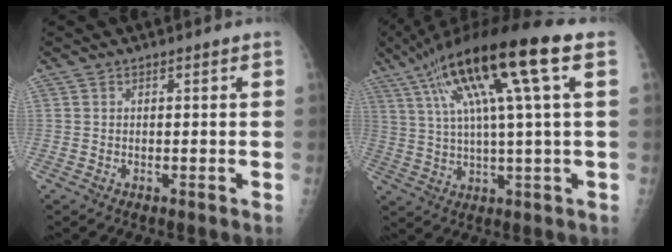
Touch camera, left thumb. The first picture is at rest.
{"total": 18.8, "force": [7.7, 1.7, 17.1], "torque": [-0.313, 0.018, 0.130]}